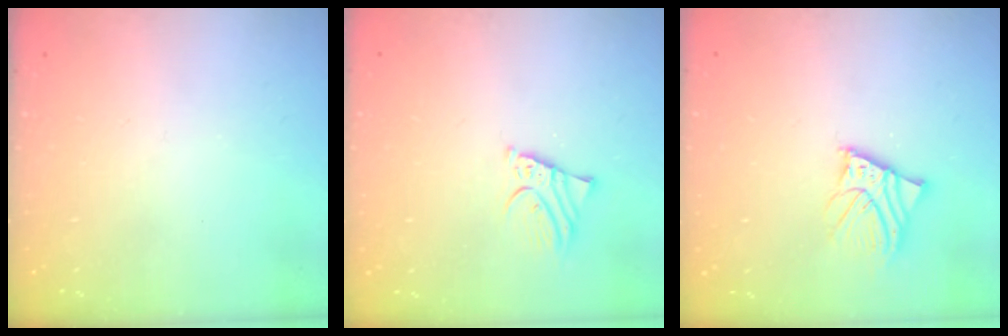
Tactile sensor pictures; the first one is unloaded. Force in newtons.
{"total": 2.2, "press": 2.2, "slide": 0.1}
{"total": 6.6, "press": 6.6, "slide": 0.7}